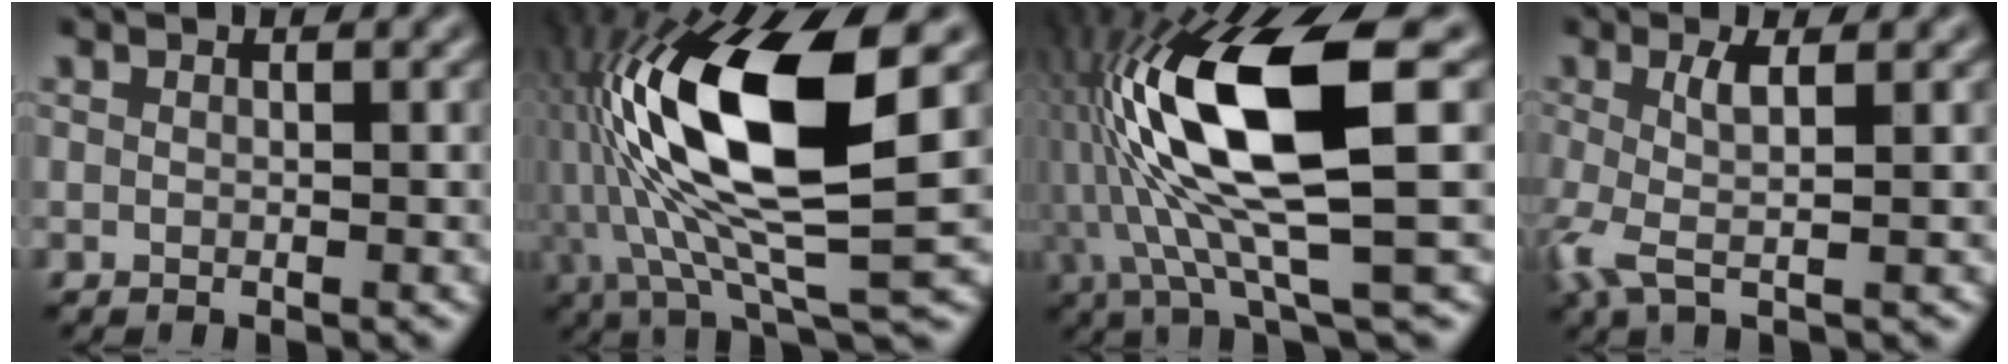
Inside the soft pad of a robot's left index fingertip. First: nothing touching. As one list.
[{"total": 14.6, "force": [1.2, 4.8, 13.8], "torque": [-0.262, 0.004, 0.017]}, {"total": 13.2, "force": [0.7, 3.5, 12.7], "torque": [-0.252, 0.006, 0.015]}, {"total": 3.8, "force": [-0.3, 0.8, 3.7], "torque": [-0.096, -0.003, -0.010]}]